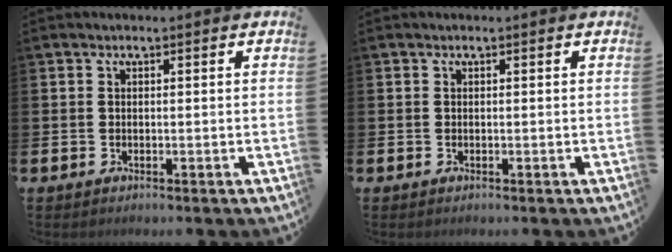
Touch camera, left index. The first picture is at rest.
{"total": 0.0}